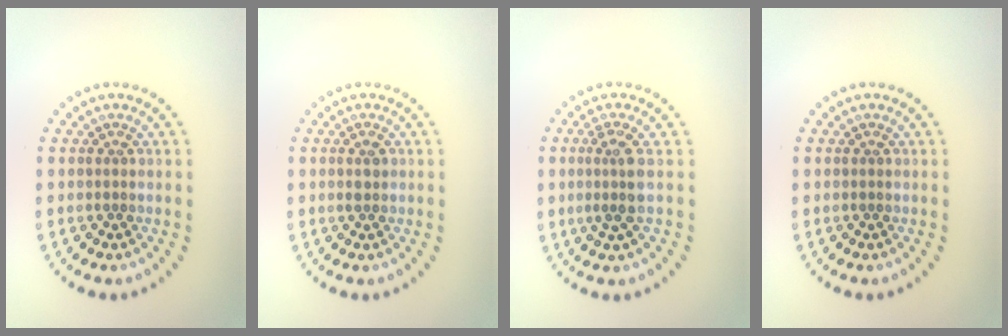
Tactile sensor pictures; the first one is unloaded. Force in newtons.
{"total": 1.0, "press": 1.0, "slide": 0.2}
{"total": 2.4, "press": 1.9, "slide": 1.5}
{"total": 0.0}